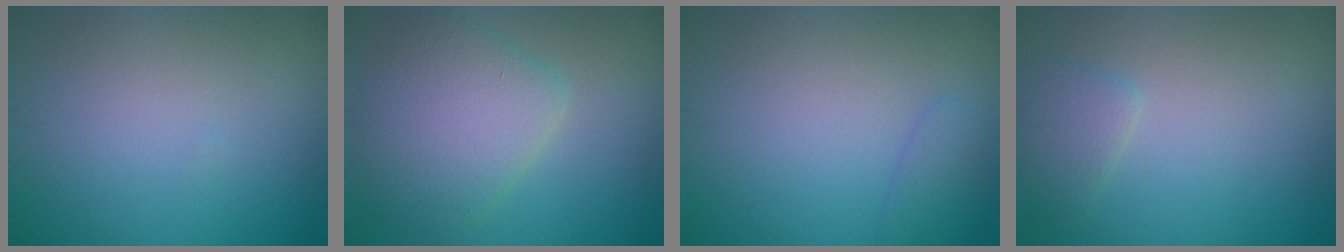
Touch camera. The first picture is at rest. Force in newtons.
{"total": 5.6, "press": 5.6, "slide": 0.3}
{"total": 1.3, "press": 1.3, "slide": 0.2}
{"total": 1.9, "press": 1.9, "slide": 0.2}